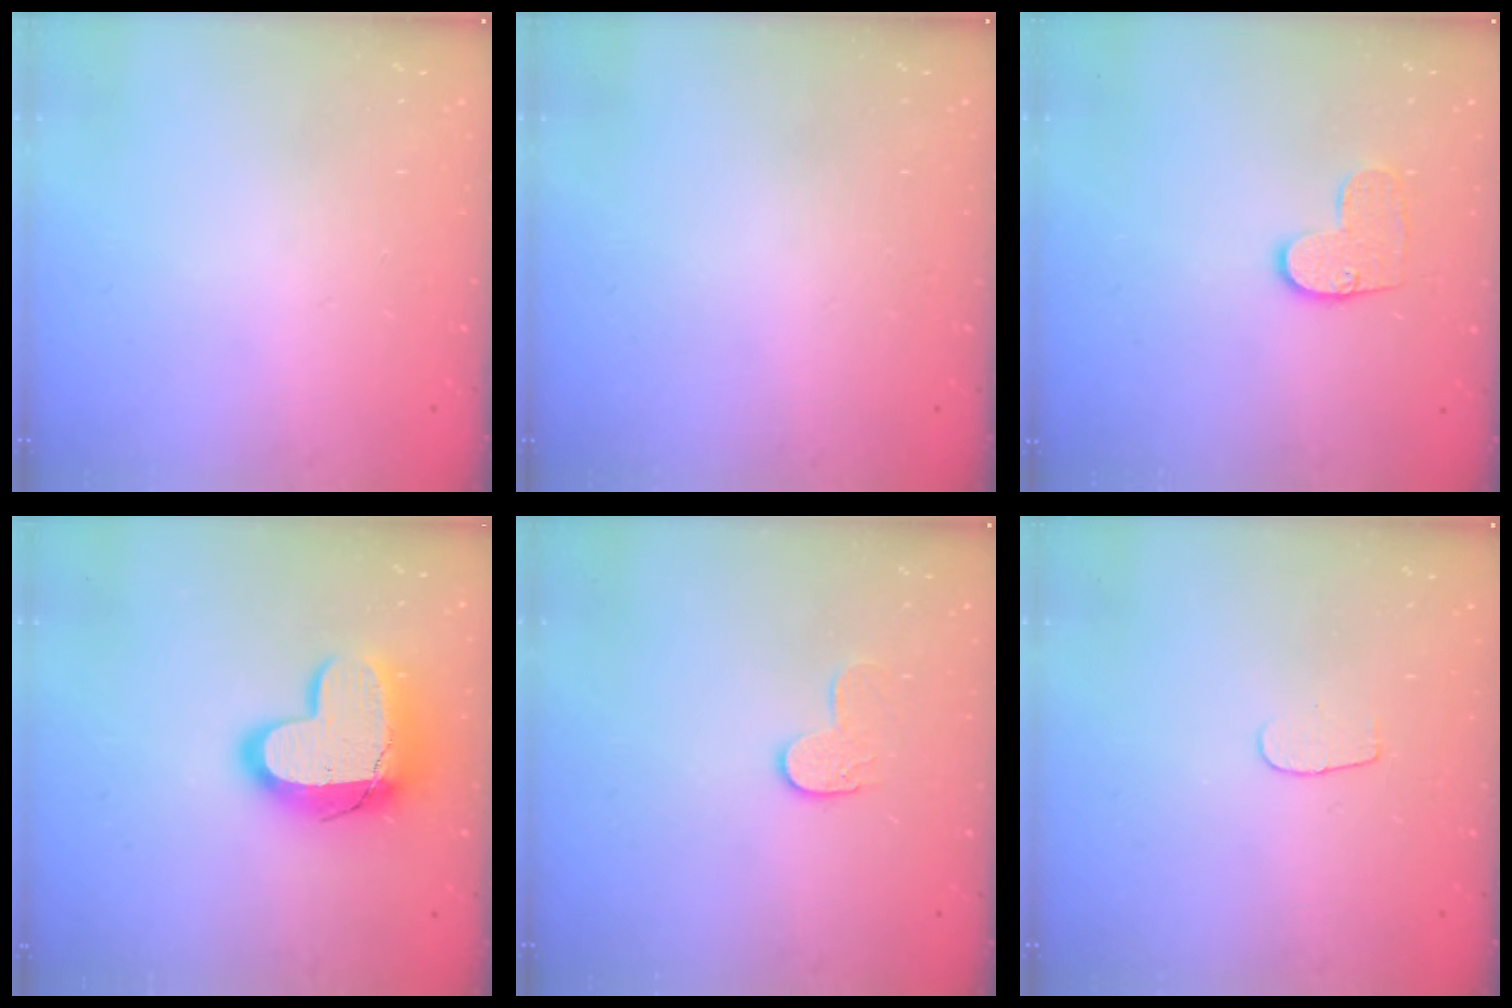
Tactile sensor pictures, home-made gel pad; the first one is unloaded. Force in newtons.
{"total": 0.0}
{"total": 8.4, "press": 8.4, "slide": 0.3}
{"total": 15.8, "press": 15.7, "slide": 1.0}
{"total": 7.3, "press": 7.3, "slide": 0.2}
{"total": 3.6, "press": 3.6, "slide": 0.4}